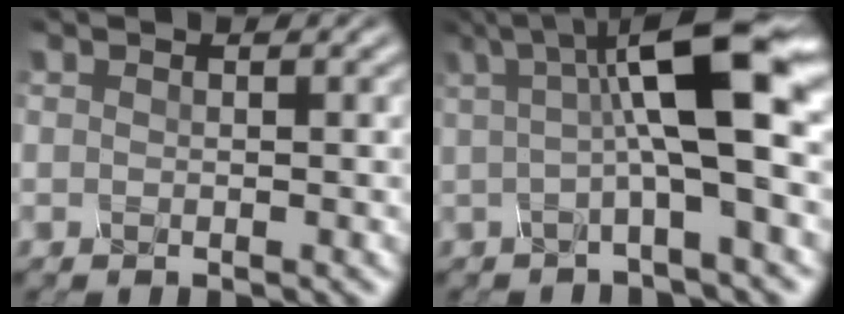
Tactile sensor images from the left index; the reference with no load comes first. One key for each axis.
{"total": 8.3, "fx": 1.4, "fy": 1.7, "fz": 8.0, "tx": -0.124, "ty": 0.014, "tz": 0.014}